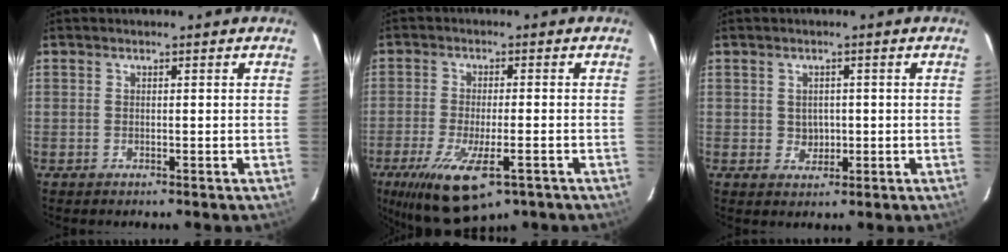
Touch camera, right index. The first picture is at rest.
{"total": 14.7, "force": [-8.5, 4.7, 11.0], "torque": [-0.227, -0.050, -0.136]}
{"total": 2.8, "force": [0.0, 2.6, 1.1], "torque": [-0.017, 0.006, 0.006]}